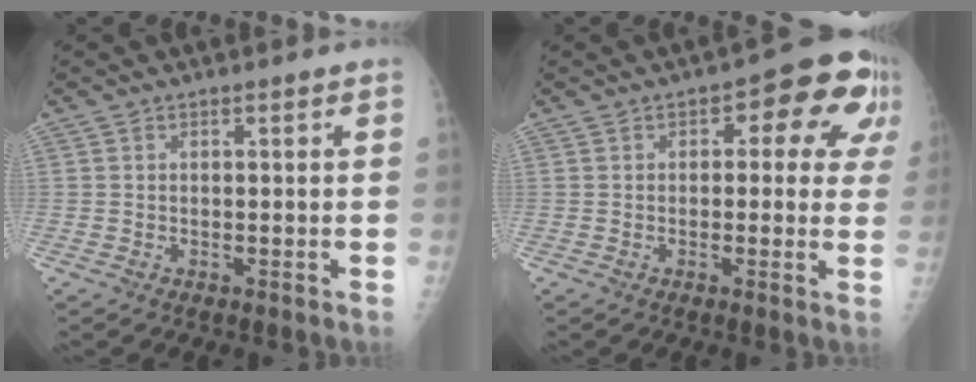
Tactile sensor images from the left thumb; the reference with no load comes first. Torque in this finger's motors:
{"motor_torque": [-0.10, 0.40, -0.17, -0.14, 0.07]}